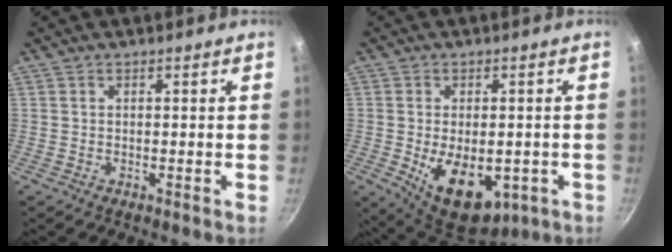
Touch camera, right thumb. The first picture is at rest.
{"total": 14.0, "force": [-3.6, 8.2, 10.7], "torque": [-0.126, -0.007, -0.032]}